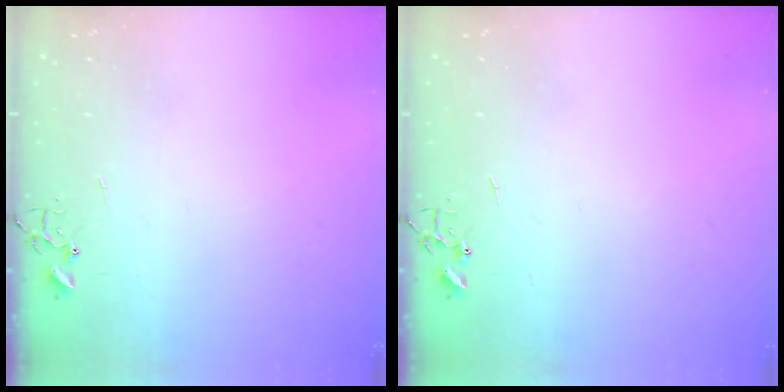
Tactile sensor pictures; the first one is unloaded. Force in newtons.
{"total": 0.0}